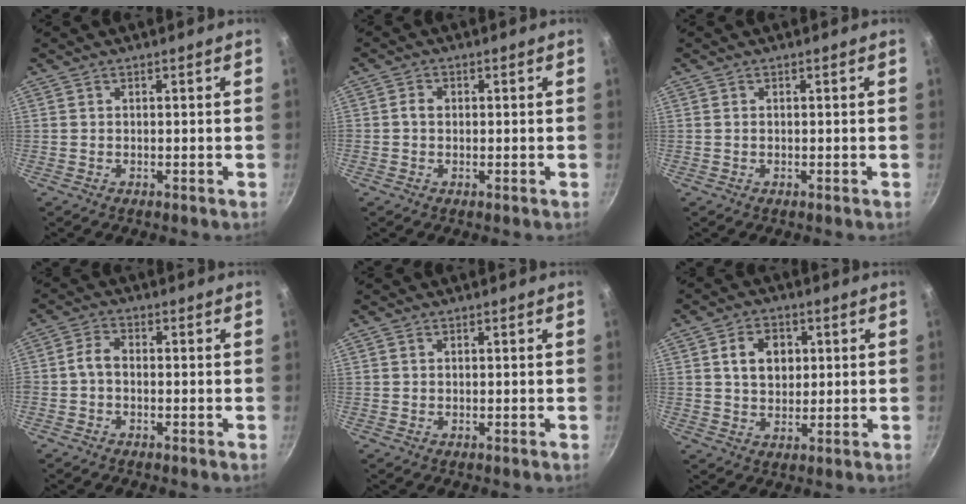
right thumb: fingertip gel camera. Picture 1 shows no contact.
{"total": 1.8, "force": [0.1, 1.5, 1.0], "torque": [-0.014, 0.007, -0.001]}
{"total": 0.0}
{"total": 3.2, "force": [-0.8, 2.2, 2.2], "torque": [-0.044, 0.019, -0.024]}
{"total": 0.8, "force": [0.4, 0.6, 0.2], "torque": [-0.002, 0.000, 0.005]}
{"total": 7.6, "force": [1.8, 5.7, 4.7], "torque": [-0.055, 0.002, 0.028]}